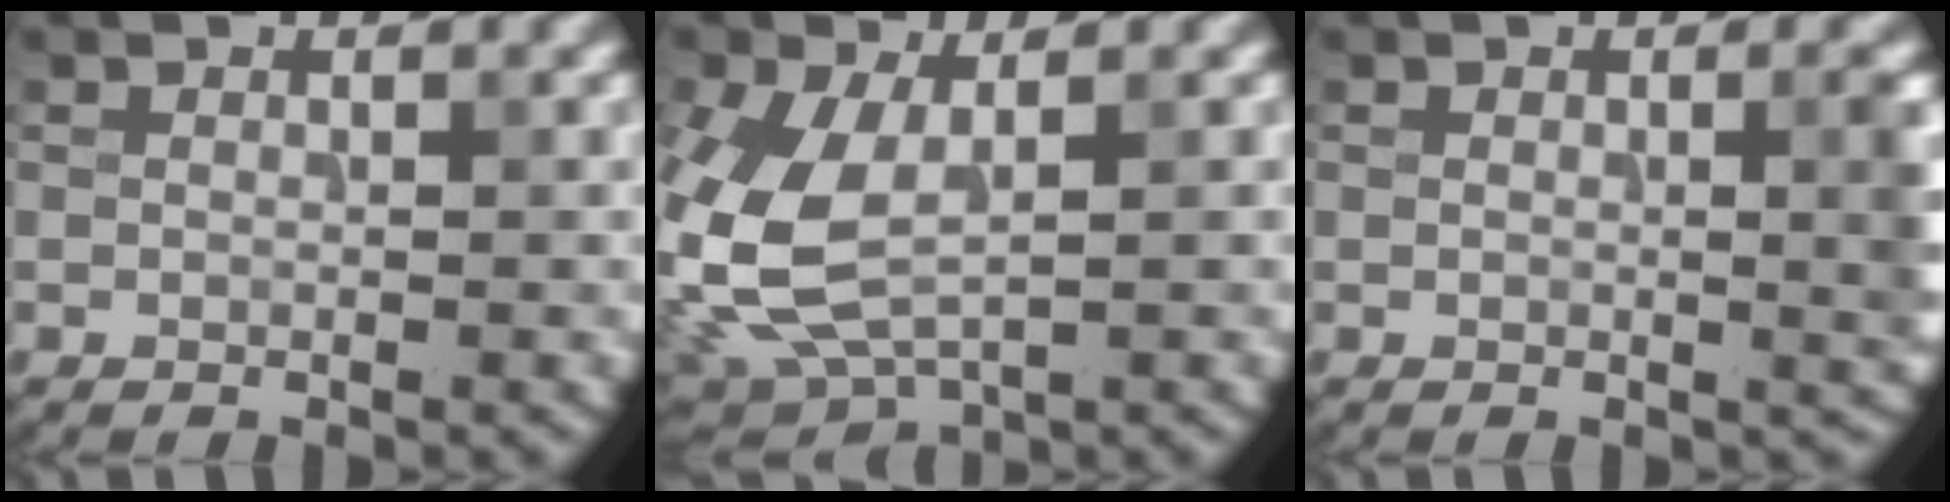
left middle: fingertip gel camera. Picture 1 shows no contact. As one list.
[{"total": 8.2, "force": [-0.3, 4.7, 6.8], "torque": [-0.168, -0.012, -0.004]}, {"total": 2.6, "force": [0.2, 0.6, 2.5], "torque": [-0.032, 0.000, 0.001]}]